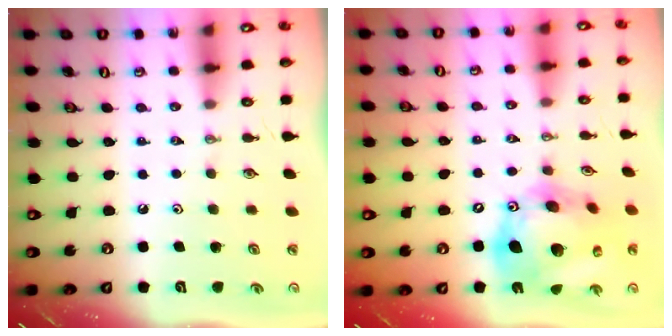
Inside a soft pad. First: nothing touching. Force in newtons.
{"total": 23.0, "press": 22.7, "slide": 3.3}